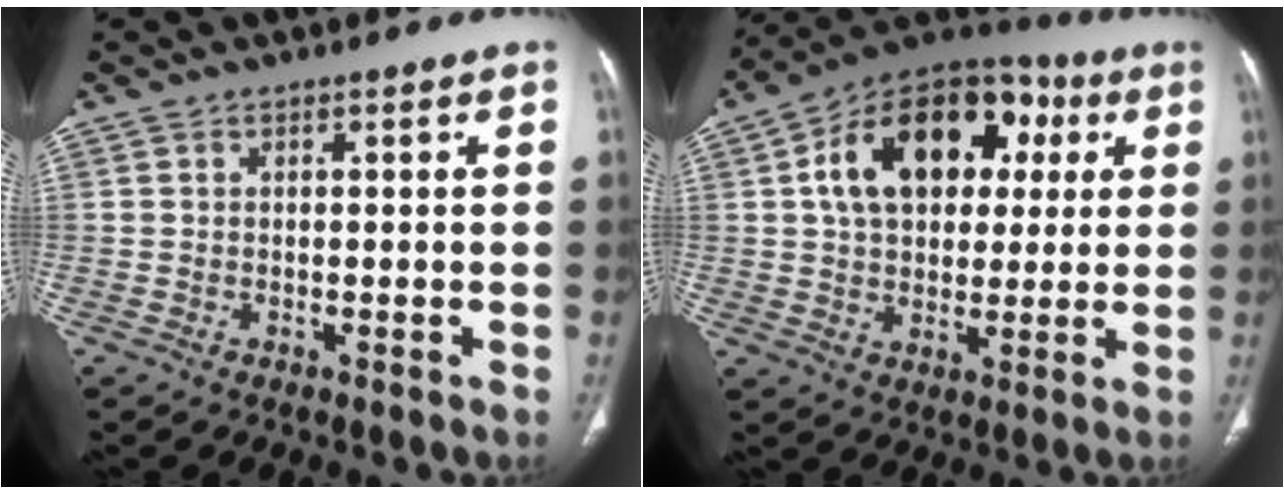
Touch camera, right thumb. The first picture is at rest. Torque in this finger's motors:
{"motor_torque": [1.96, 2.22, 1.27, -0.09, 0.15]}